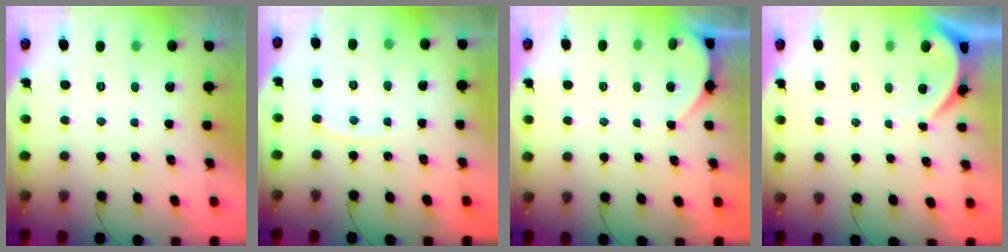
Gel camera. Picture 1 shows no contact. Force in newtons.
{"total": 3.7, "press": 3.7, "slide": 0.5}
{"total": 2.2, "press": 2.2, "slide": 0.3}
{"total": 2.9, "press": 2.8, "slide": 0.3}